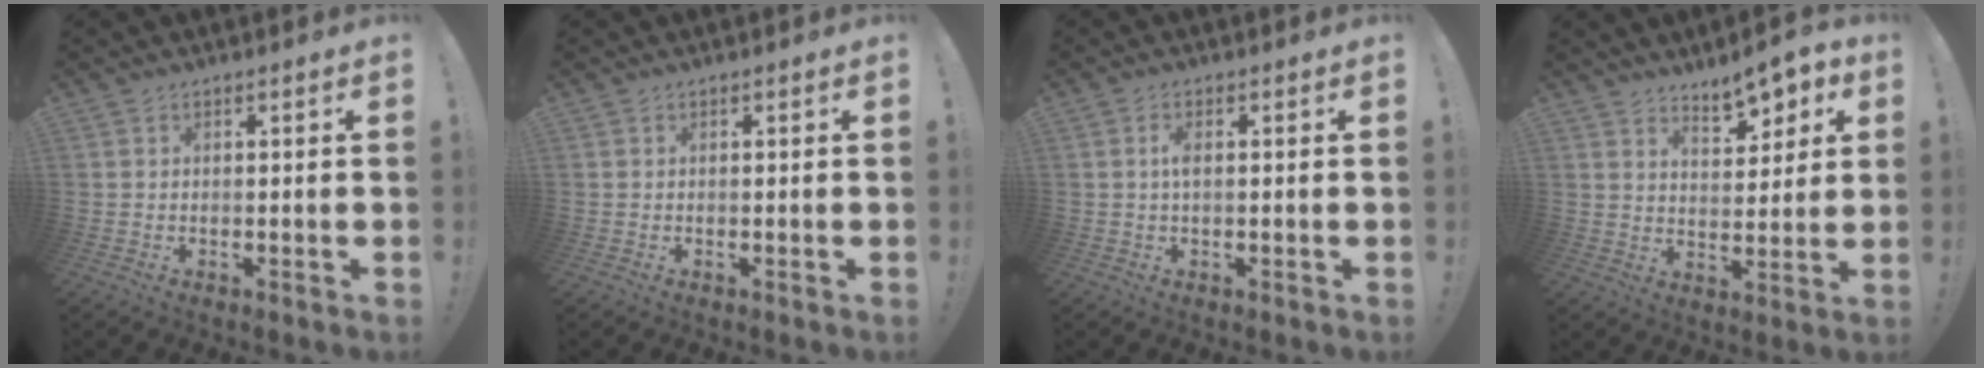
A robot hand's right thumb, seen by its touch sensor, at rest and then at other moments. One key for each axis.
{"total": 0.0}
{"total": 2.5, "fx": 0.0, "fy": 0.8, "fz": 2.3, "tx": -0.037, "ty": 0.002, "tz": -0.003}
{"total": 8.7, "fx": 6.4, "fy": 3.5, "fz": 4.7, "tx": -0.047, "ty": -0.054, "tz": 0.113}